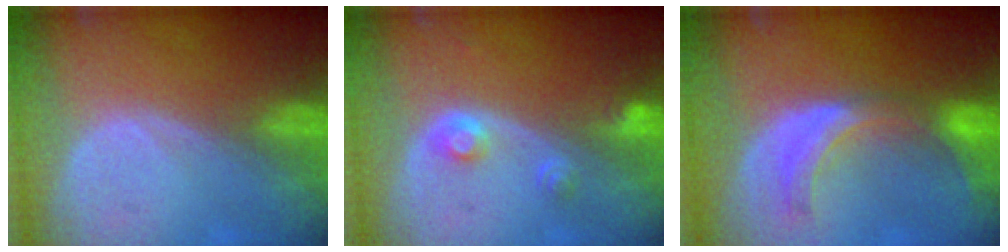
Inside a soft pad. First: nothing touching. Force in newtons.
{"total": 3.0, "press": 2.8, "slide": 0.9}
{"total": 7.3, "press": 6.8, "slide": 2.9}